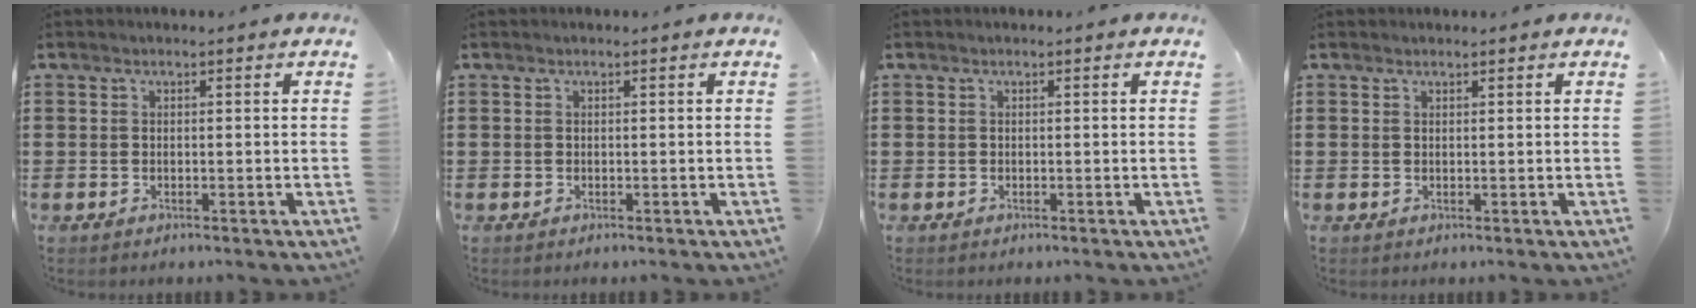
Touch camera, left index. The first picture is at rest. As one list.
[{"total": 0.0}, {"total": 0.0}, {"total": 0.5, "force": [0.5, 0.1, 0.1], "torque": [-0.004, 0.000, 0.011]}]